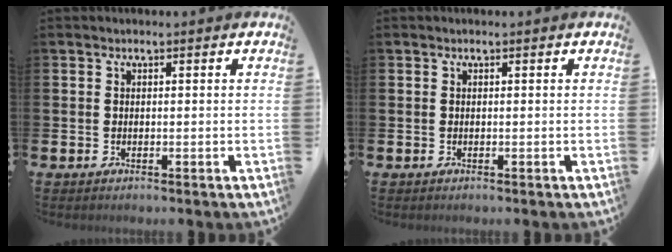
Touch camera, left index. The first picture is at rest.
{"total": 0.0}